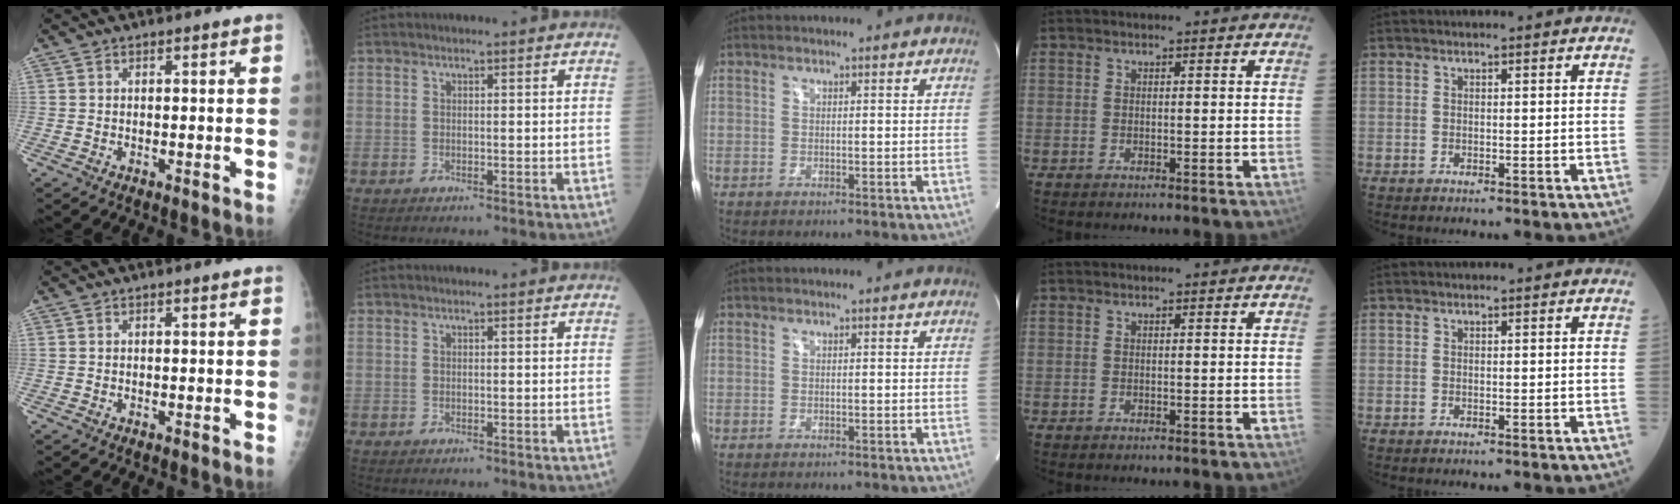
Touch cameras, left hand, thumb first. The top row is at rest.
{}